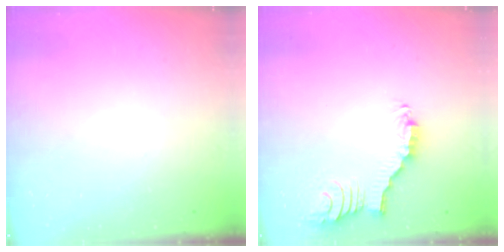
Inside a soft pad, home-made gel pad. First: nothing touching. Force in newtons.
{"total": 2.8, "press": 2.8, "slide": 0.3}